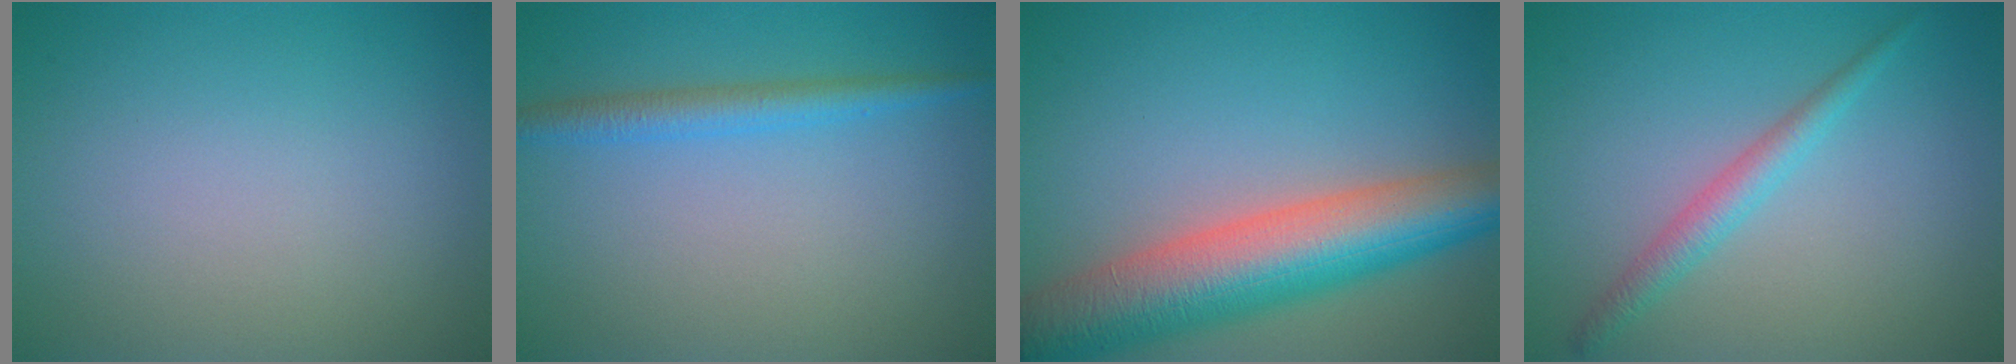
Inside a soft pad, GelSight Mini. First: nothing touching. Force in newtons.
{"total": 2.4, "press": 2.4, "slide": 0.1}
{"total": 10.0, "press": 10.0, "slide": 0.4}
{"total": 2.2, "press": 2.2, "slide": 0.1}